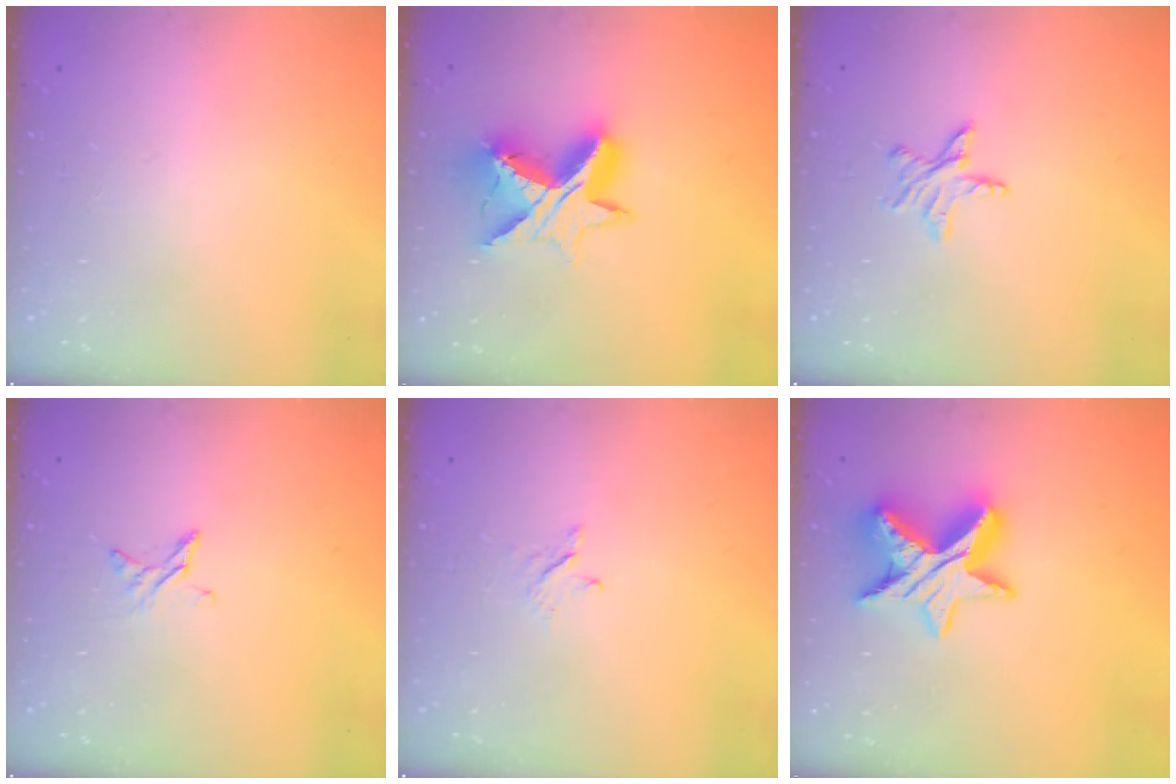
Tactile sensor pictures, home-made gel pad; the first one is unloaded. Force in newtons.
{"total": 13.1, "press": 13.1, "slide": 0.8}
{"total": 6.7, "press": 6.6, "slide": 0.6}
{"total": 2.9, "press": 2.9, "slide": 0.3}
{"total": 2.6, "press": 2.6, "slide": 0.3}
{"total": 13.6, "press": 13.6, "slide": 0.9}